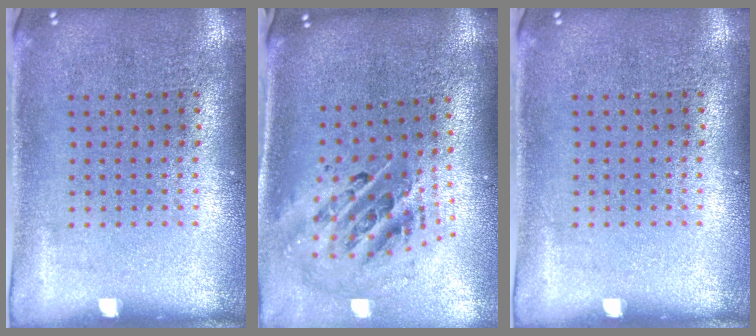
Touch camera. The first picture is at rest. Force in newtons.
{"total": 1.8, "press": 1.4, "slide": 1.2}
{"total": 0.0}